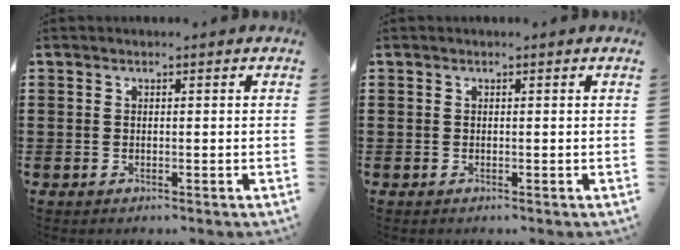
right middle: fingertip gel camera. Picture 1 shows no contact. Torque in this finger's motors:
{"motor_torque": [-0.05, -0.20, 0.01, -0.01]}